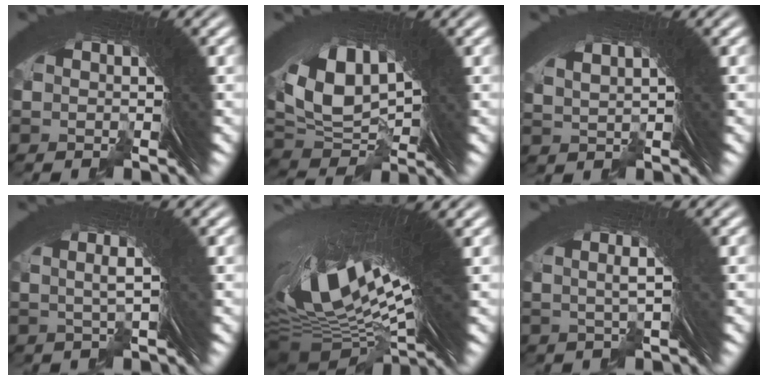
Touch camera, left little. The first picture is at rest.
{"total": 7.8, "force": [1.1, 5.0, 5.9], "torque": [-0.133, -0.015, 0.033]}
{"total": 1.8, "force": [1.3, -0.7, 1.0], "torque": [-0.013, 0.006, 0.034]}
{"total": 4.3, "force": [2.0, 0.3, 3.7], "torque": [-0.040, 0.018, 0.025]}
{"total": 19.8, "force": [3.3, 9.0, 17.3], "torque": [-0.309, -0.015, 0.068]}
{"total": 4.1, "force": [1.9, 0.1, 3.6], "torque": [-0.036, 0.019, 0.023]}